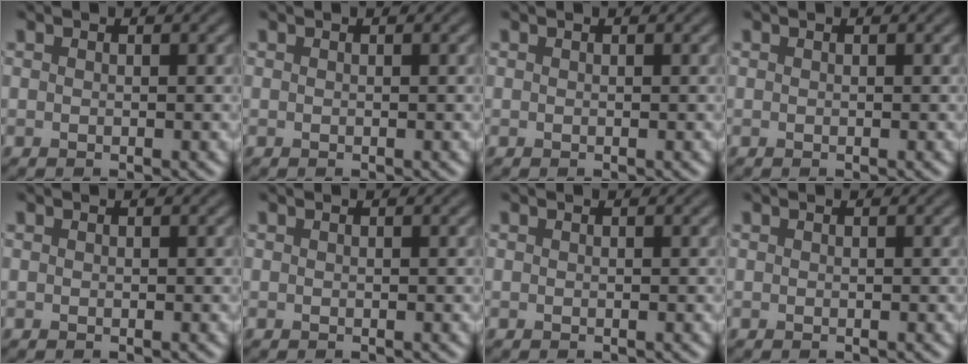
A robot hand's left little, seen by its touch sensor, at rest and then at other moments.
{"total": 0.0}
{"total": 0.0}
{"total": 0.0}
{"total": 0.0}
{"total": 0.0}
{"total": 0.0}
{"total": 0.0}